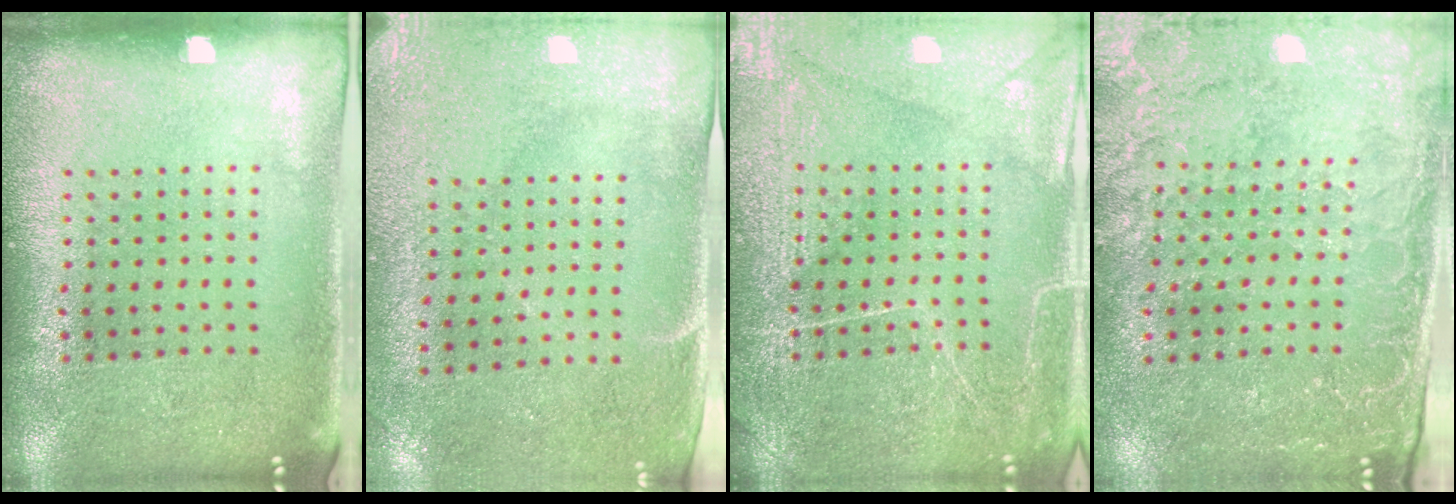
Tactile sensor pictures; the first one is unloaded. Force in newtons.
{"total": 2.9, "press": 2.4, "slide": 1.6}
{"total": 5.3, "press": 5.2, "slide": 0.6}
{"total": 2.9, "press": 2.8, "slide": 0.8}